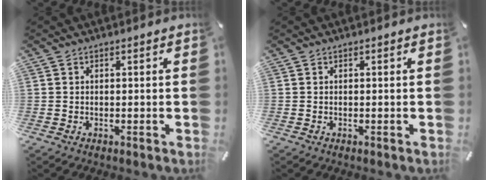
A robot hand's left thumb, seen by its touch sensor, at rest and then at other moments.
{"total": 0.0}